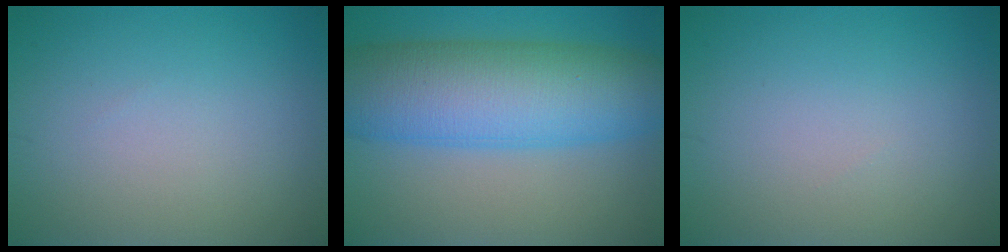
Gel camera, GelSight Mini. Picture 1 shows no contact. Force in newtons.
{"total": 11.5, "press": 11.5, "slide": 0.2}
{"total": 0.0}